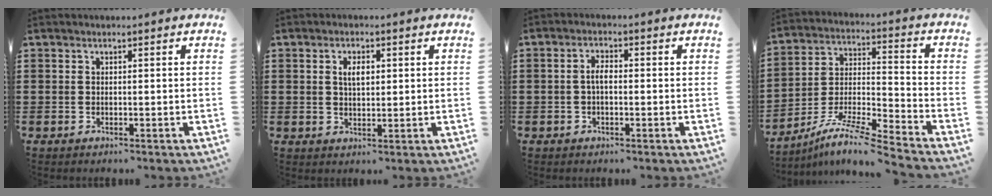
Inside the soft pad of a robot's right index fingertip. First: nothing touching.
{"total": 3.0, "force": [0.8, 1.3, 2.5], "torque": [-0.045, 0.002, 0.012]}
{"total": 2.5, "force": [-0.3, 0.9, 2.3], "torque": [-0.050, -0.001, -0.008]}
{"total": 9.3, "force": [-8.3, -0.1, 4.3], "torque": [-0.082, -0.004, -0.167]}